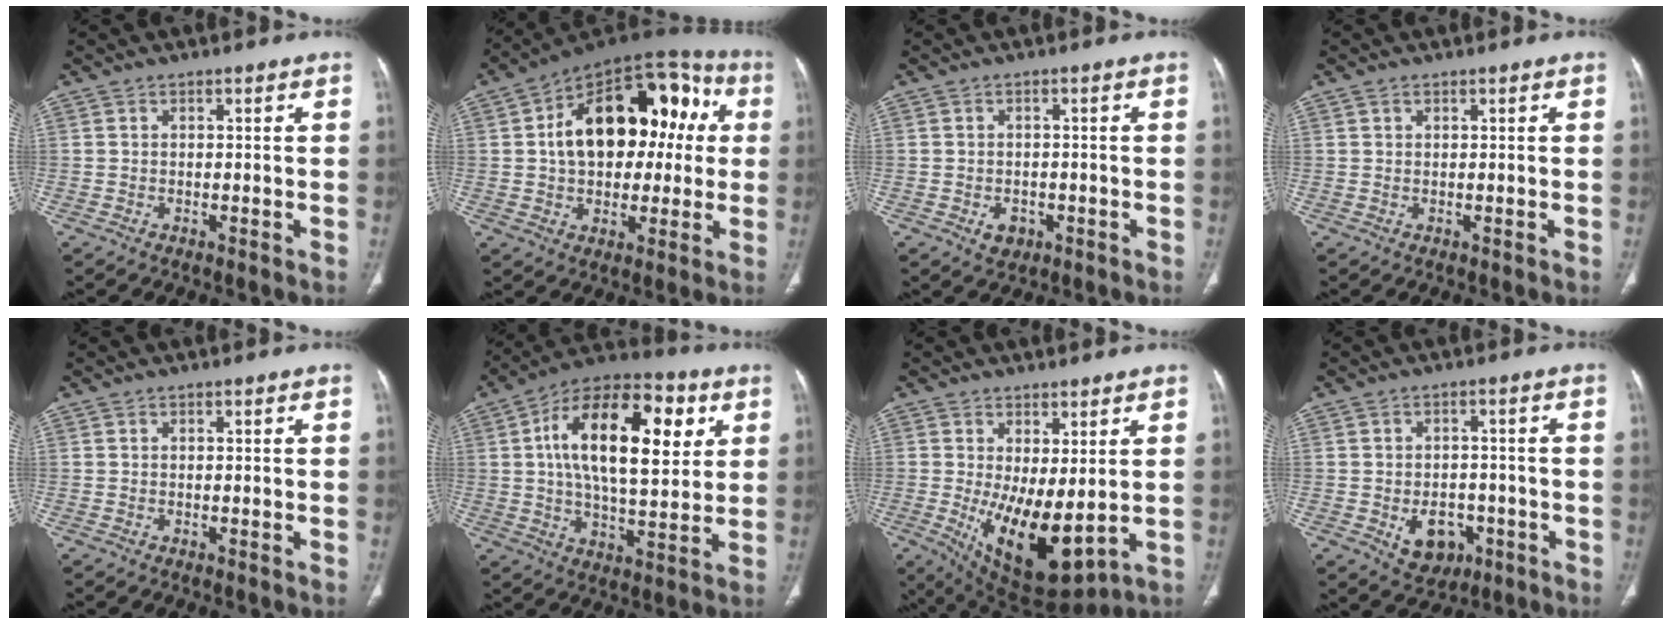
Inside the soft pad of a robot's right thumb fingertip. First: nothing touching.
{"total": 23.8, "force": [3.1, 14.9, 18.3], "torque": [-0.242, 0.040, 0.042]}
{"total": 2.9, "force": [-1.1, 2.3, 1.5], "torque": [-0.014, 0.003, -0.009]}
{"total": 0.7, "force": [0.4, 0.4, 0.3], "torque": [-0.008, 0.000, 0.008]}
{"total": 0.0}
{"total": 23.0, "force": [5.8, 11.1, 19.3], "torque": [-0.290, 0.001, 0.081]}
{"total": 13.0, "force": [-0.6, 5.5, 11.8], "torque": [-0.189, -0.030, 0.014]}
{"total": 7.5, "force": [-2.6, 5.6, 4.3], "torque": [-0.039, 0.015, -0.025]}